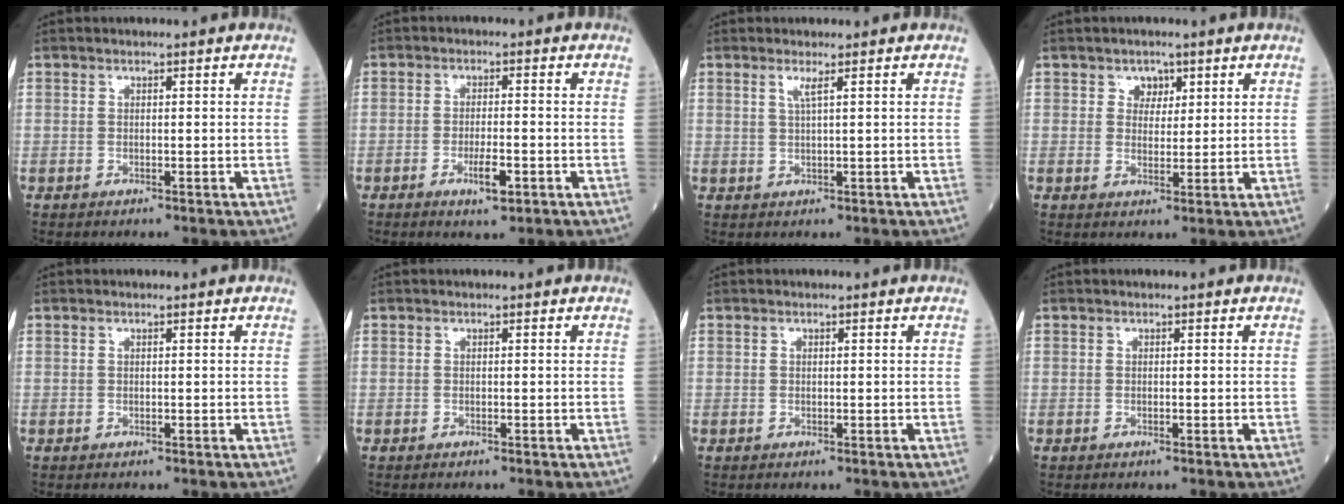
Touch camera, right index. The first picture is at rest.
{"total": 3.8, "force": [-1.8, 0.7, 3.3], "torque": [-0.060, -0.001, -0.029]}
{"total": 1.6, "force": [0.8, -0.3, 1.3], "torque": [-0.032, -0.001, 0.016]}
{"total": 2.6, "force": [1.4, 2.0, 0.9], "torque": [-0.008, 0.002, 0.019]}
{"total": 0.0}
{"total": 0.0}
{"total": 0.0}
{"total": 0.0}